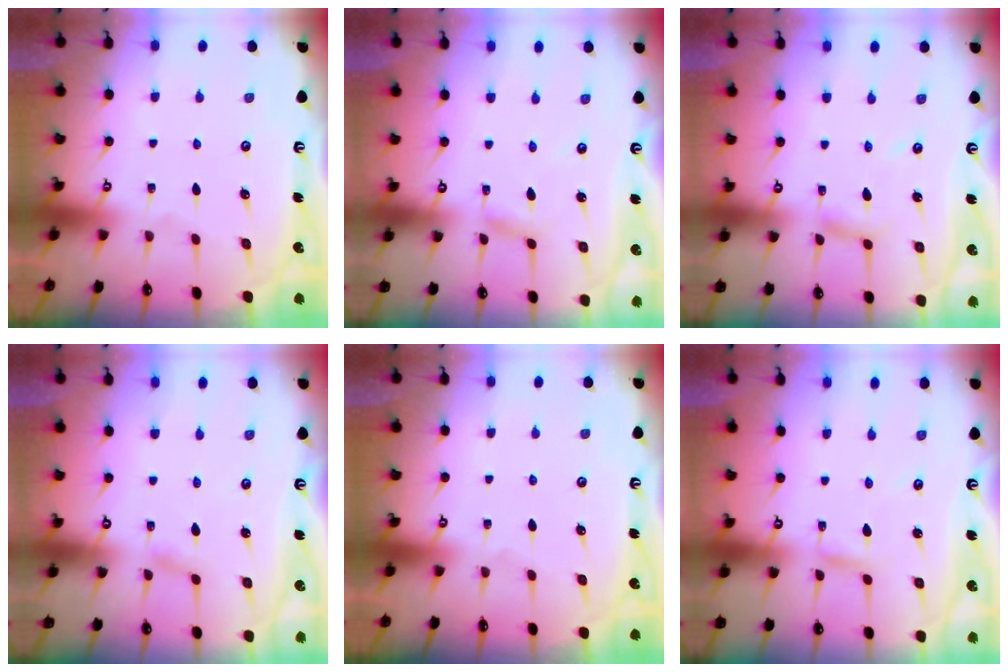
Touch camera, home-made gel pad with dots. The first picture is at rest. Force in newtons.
{"total": 2.3, "press": 2.3, "slide": 0.1}
{"total": 5.3, "press": 5.3, "slide": 0.5}
{"total": 2.2, "press": 2.2, "slide": 0.2}
{"total": 0.0}
{"total": 2.6, "press": 2.6, "slide": 0.1}